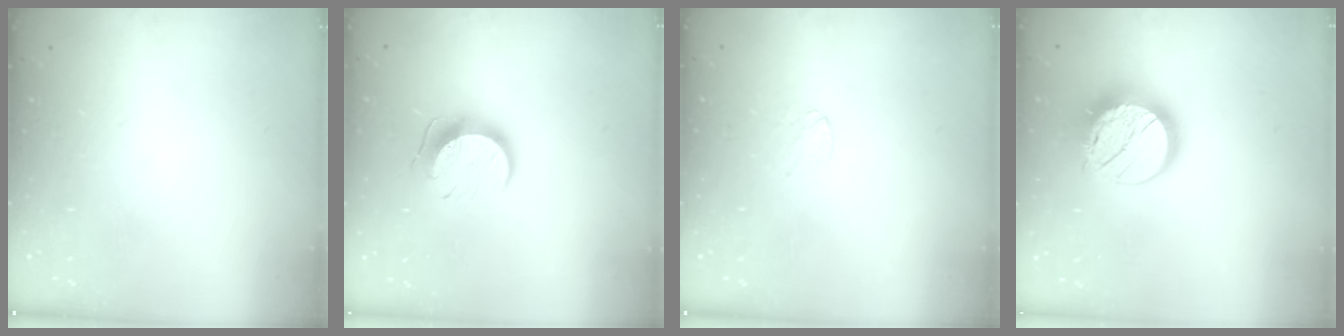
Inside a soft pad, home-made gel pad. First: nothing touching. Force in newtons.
{"total": 10.1, "press": 10.1, "slide": 0.4}
{"total": 2.6, "press": 2.5, "slide": 0.3}
{"total": 15.7, "press": 15.7, "slide": 0.9}